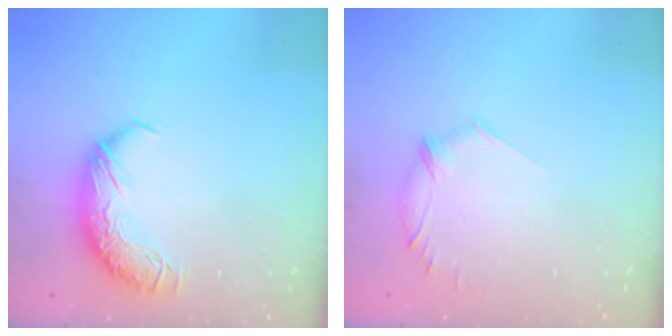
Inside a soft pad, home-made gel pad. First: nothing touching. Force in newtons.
{"total": 6.6, "press": 6.5, "slide": 1.1}